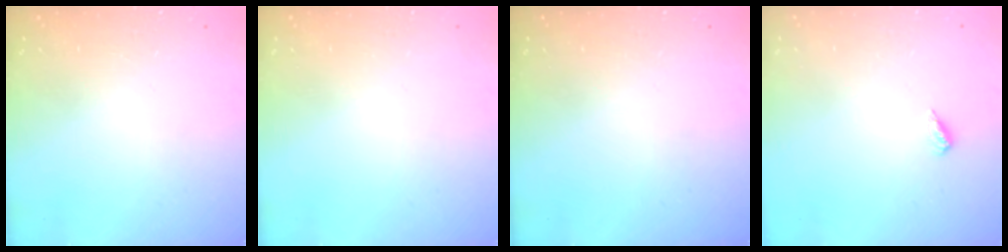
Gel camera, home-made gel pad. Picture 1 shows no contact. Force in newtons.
{"total": 0.0}
{"total": 0.0}
{"total": 2.6, "press": 2.2, "slide": 1.3}